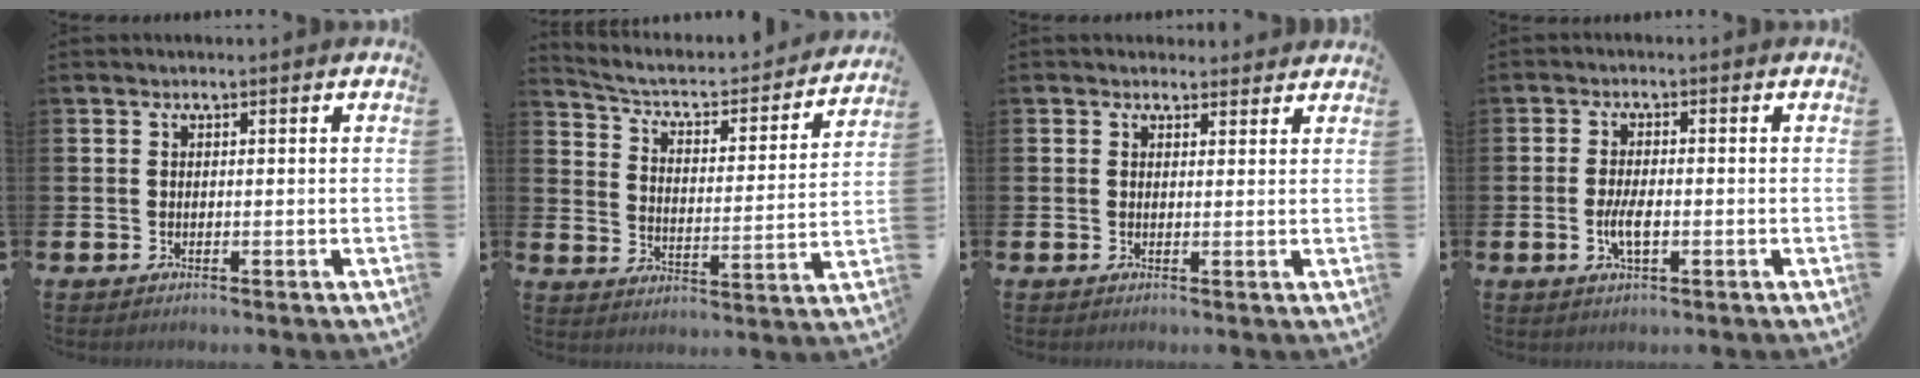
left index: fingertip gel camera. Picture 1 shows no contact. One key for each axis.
{"total": 5.4, "fx": 4.6, "fy": 1.9, "fz": 2.1, "tx": -0.068, "ty": -0.035, "tz": 0.068}
{"total": 1.7, "fx": 1.5, "fy": 0.7, "fz": -0.1, "tx": 0.009, "ty": -0.001, "tz": 0.026}
{"total": 3.5, "fx": -0.8, "fy": 1.3, "fz": 3.1, "tx": -0.057, "ty": -0.004, "tz": -0.016}